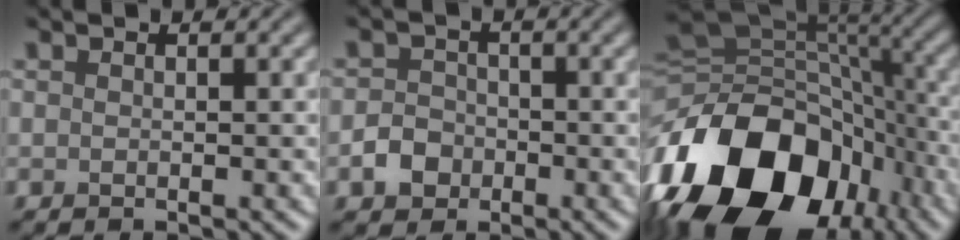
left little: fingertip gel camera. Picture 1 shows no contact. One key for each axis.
{"total": 2.5, "fx": -1.1, "fy": 2.0, "fz": 1.0, "tx": -0.011, "ty": 0.002, "tz": -0.024}
{"total": 17.5, "fx": -8.1, "fy": 11.7, "fz": 10.2, "tx": -0.203, "ty": -0.021, "tz": -0.134}